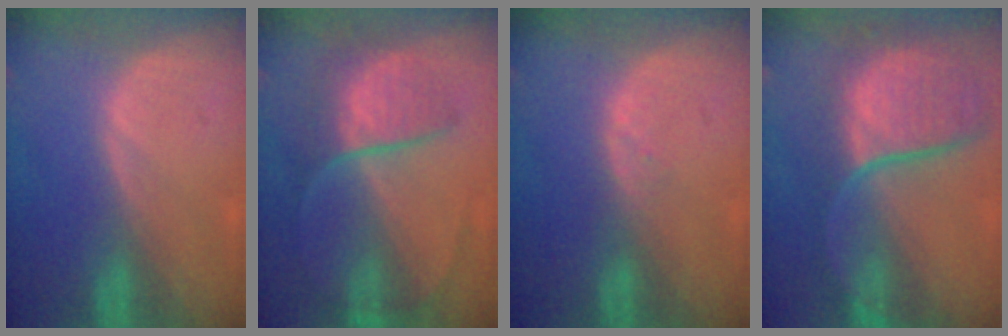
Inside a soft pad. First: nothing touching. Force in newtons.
{"total": 7.3, "press": 6.8, "slide": 2.6}
{"total": 1.0, "press": 1.0, "slide": 0.2}
{"total": 11.3, "press": 9.9, "slide": 5.5}